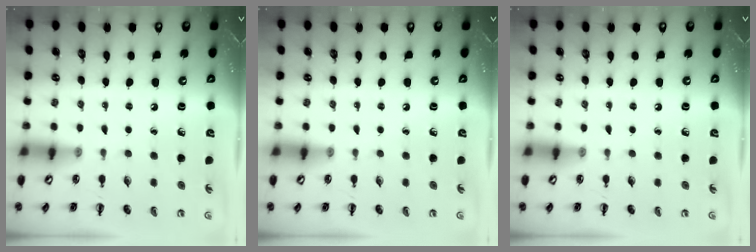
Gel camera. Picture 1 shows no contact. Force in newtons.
{"total": 0.0}
{"total": 0.0}